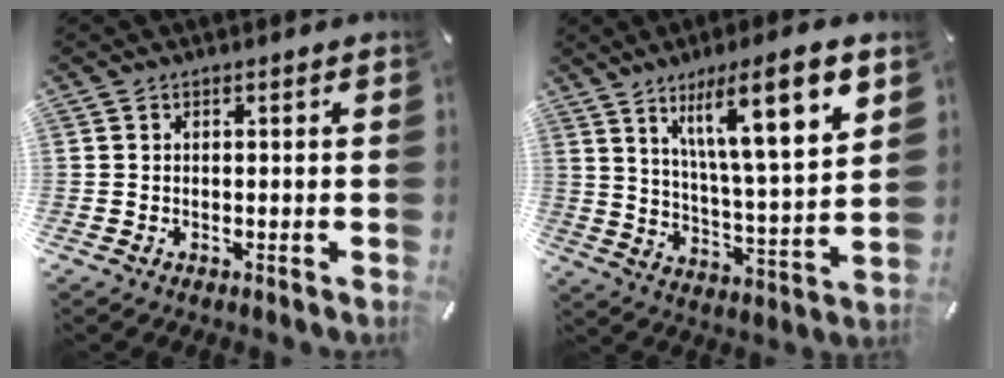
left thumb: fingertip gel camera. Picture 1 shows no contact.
{"total": 15.5, "force": [9.6, 2.9, 11.9], "torque": [-0.185, -0.049, 0.147]}